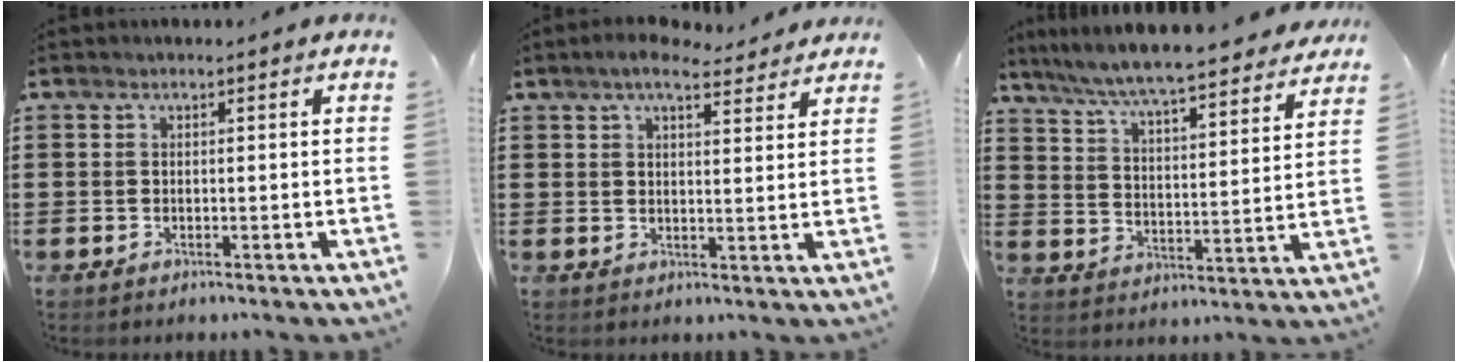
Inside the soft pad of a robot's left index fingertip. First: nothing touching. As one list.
[{"total": 5.7, "force": [4.8, 1.2, 2.8], "torque": [-0.058, -0.010, 0.088]}, {"total": 6.7, "force": [6.4, -0.2, 2.1], "torque": [-0.070, -0.045, 0.109]}]